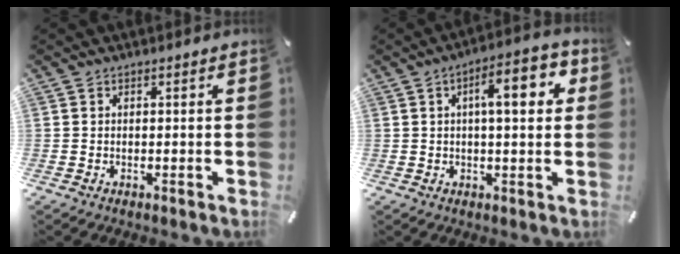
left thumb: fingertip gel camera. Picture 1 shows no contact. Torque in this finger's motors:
{"motor_torque": [0.71, 0.41, 1.57, -0.15, 0.14]}